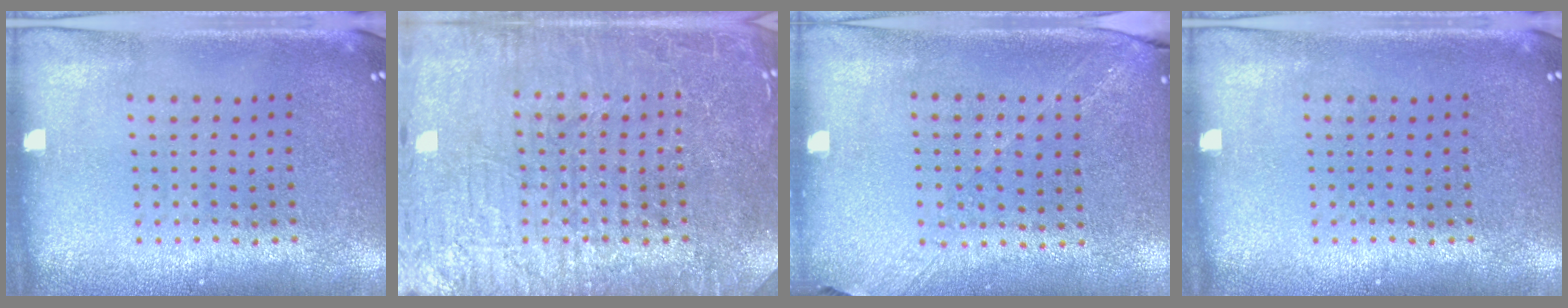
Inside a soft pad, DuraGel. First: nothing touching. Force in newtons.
{"total": 5.1, "press": 5.0, "slide": 0.8}
{"total": 1.3, "press": 1.1, "slide": 0.7}
{"total": 0.0}